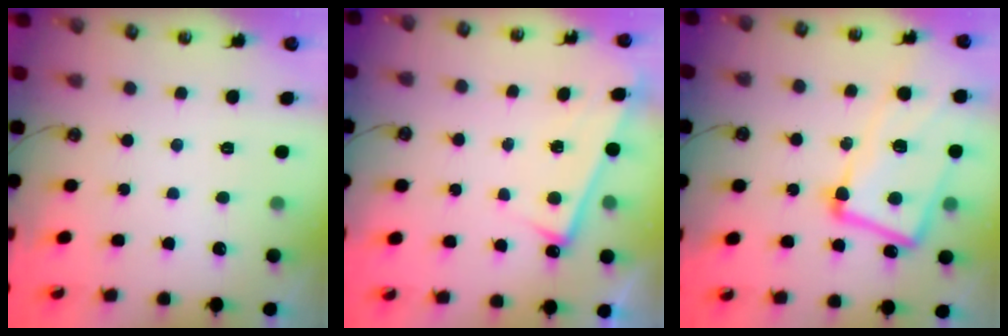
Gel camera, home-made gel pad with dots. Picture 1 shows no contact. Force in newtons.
{"total": 6.7, "press": 6.7, "slide": 0.4}
{"total": 14.2, "press": 14.0, "slide": 2.3}